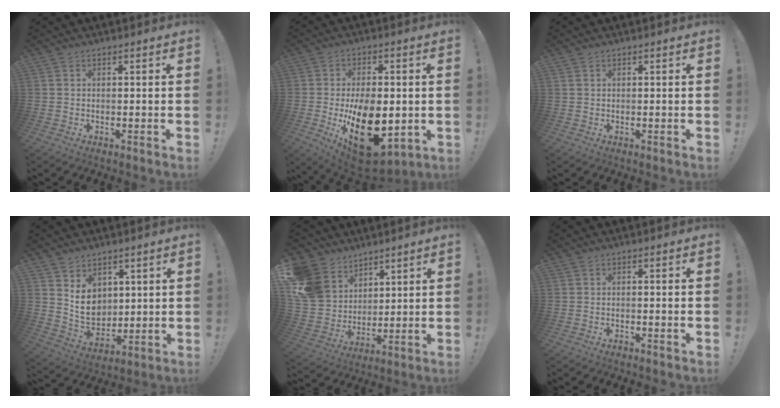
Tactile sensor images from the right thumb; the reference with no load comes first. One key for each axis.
{"total": 21.4, "fx": -4.2, "fy": 12.3, "fz": 17.1, "tx": -0.264, "ty": 0.006, "tz": -0.049}
{"total": 0.5, "fx": 0.4, "fy": 0.2, "fz": 0.2, "tx": -0.007, "ty": 0.002, "tz": 0.009}
{"total": 9.8, "fx": 4.6, "fy": 7.8, "fz": 3.9, "tx": -0.048, "ty": -0.038, "tz": 0.094}
{"total": 13.6, "fx": 6.9, "fy": 10.8, "fz": 4.6, "tx": -0.101, "ty": -0.041, "tz": 0.144}
{"total": 1.2, "fx": -0.9, "fy": -0.2, "fz": 0.8, "tx": -0.014, "ty": 0.000, "tz": -0.016}